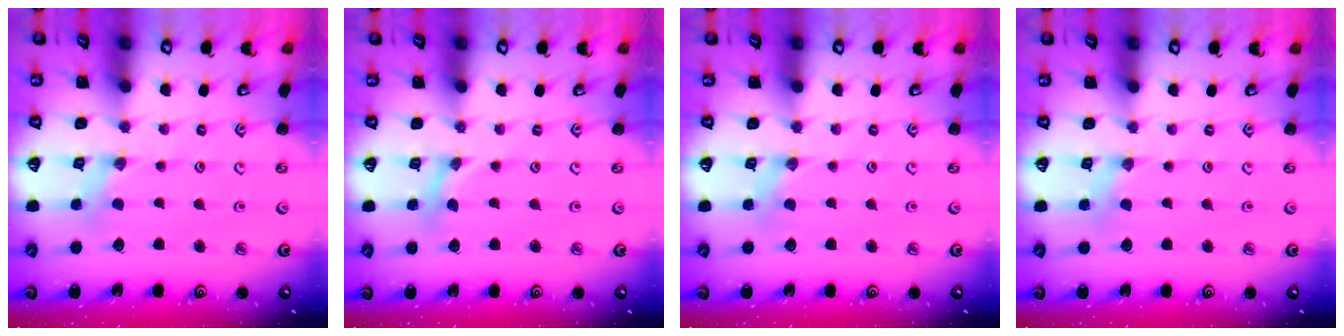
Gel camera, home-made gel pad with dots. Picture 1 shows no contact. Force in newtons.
{"total": 0.0}
{"total": 0.0}
{"total": 0.0}